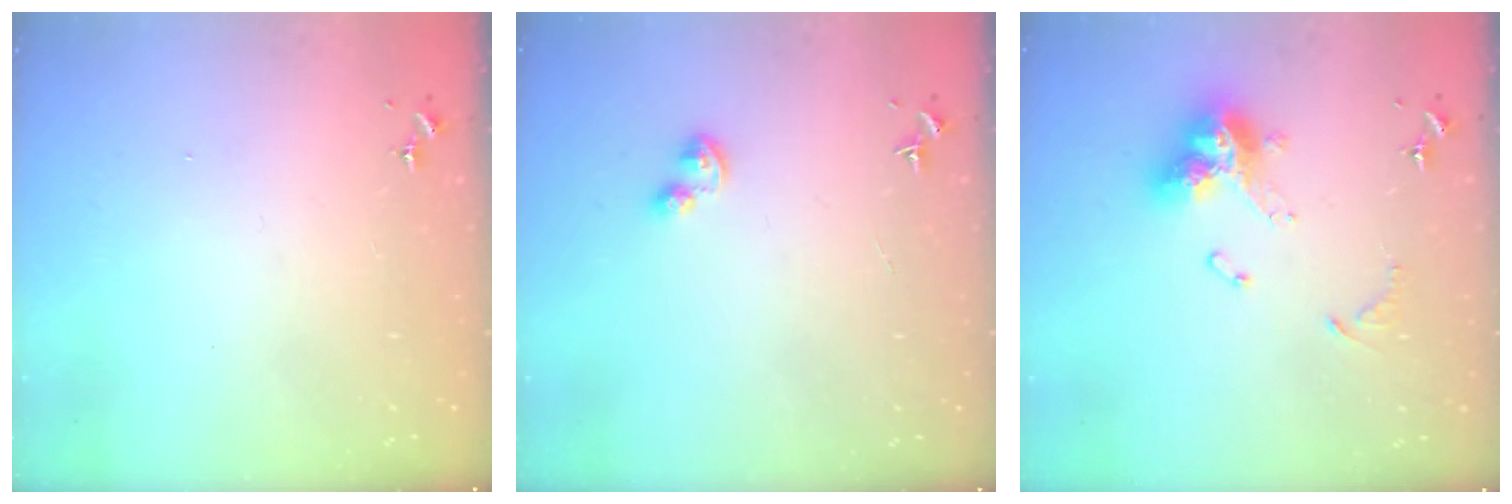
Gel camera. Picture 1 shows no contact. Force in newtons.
{"total": 3.8, "press": 3.8, "slide": 0.5}
{"total": 13.9, "press": 13.9, "slide": 0.9}